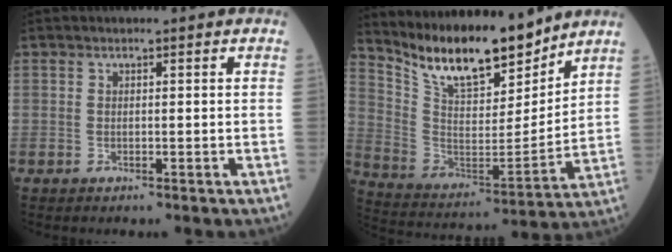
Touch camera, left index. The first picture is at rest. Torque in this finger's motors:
{"motor_torque": [0.28, -0.11, 0.26, 0.06]}